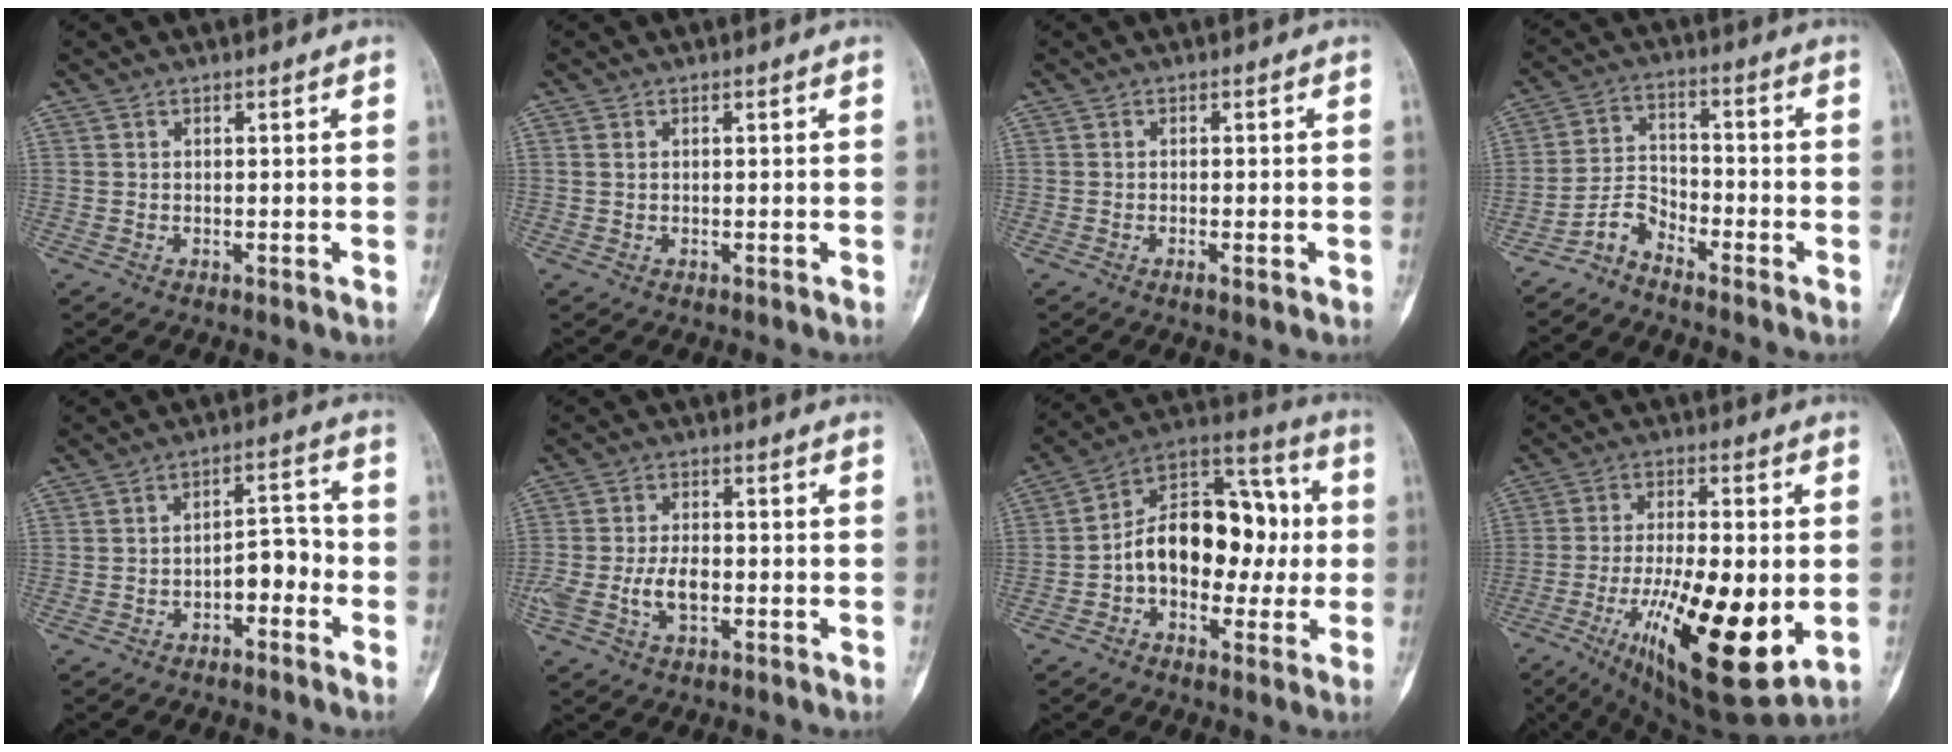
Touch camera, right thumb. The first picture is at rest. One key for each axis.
{"total": 0.7, "fx": 0.3, "fy": 0.5, "fz": 0.4, "tx": -0.010, "ty": 0.003, "tz": 0.007}
{"total": 1.7, "fx": -0.7, "fy": 0.5, "fz": 1.4, "tx": -0.024, "ty": 0.001, "tz": -0.010}
{"total": 4.9, "fx": -4.3, "fy": 1.9, "fz": 1.1, "tx": -0.017, "ty": 0.042, "tz": -0.096}
{"total": 6.1, "fx": -2.7, "fy": 3.3, "fz": 4.4, "tx": -0.047, "ty": 0.043, "tz": -0.046}
{"total": 6.0, "fx": -1.5, "fy": 3.3, "fz": 4.8, "tx": -0.097, "ty": 0.013, "tz": -0.026}
{"total": 18.4, "fx": -1.0, "fy": 12.0, "fz": 14.0, "tx": -0.177, "ty": 0.051, "tz": -0.024}
{"total": 22.7, "fx": -5.3, "fy": 7.6, "fz": 20.8, "tx": -0.340, "ty": -0.019, "tz": -0.068}